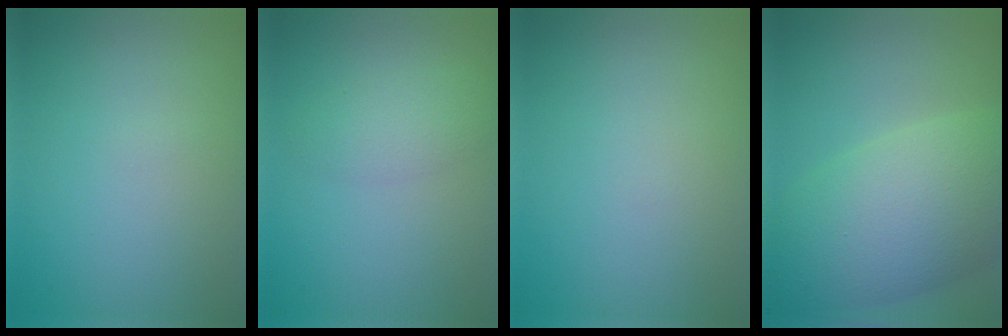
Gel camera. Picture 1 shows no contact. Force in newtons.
{"total": 2.4, "press": 2.4, "slide": 0.1}
{"total": 0.0}
{"total": 10.8, "press": 10.8, "slide": 0.7}